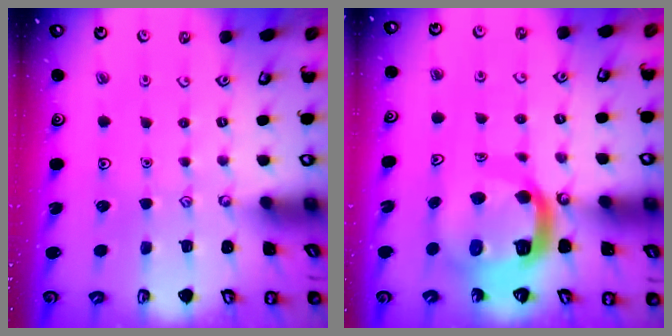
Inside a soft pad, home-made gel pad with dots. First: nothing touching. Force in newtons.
{"total": 14.6, "press": 14.4, "slide": 1.8}